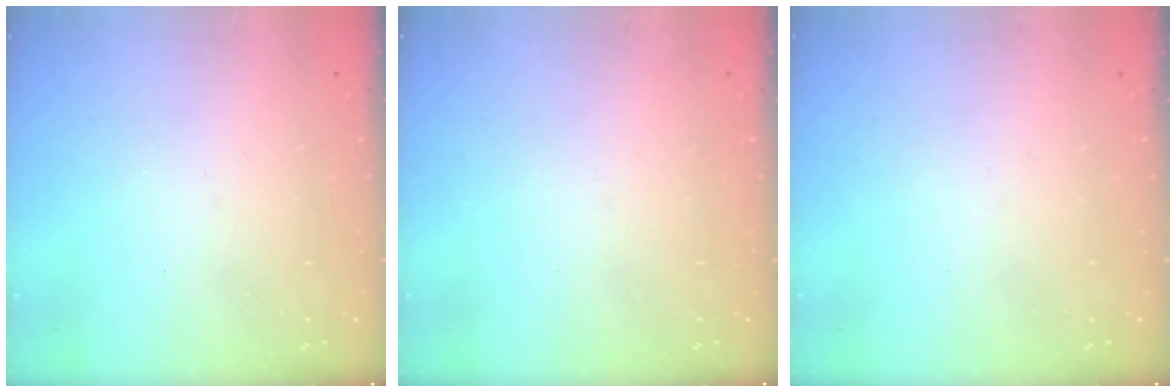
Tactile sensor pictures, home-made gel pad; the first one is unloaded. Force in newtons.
{"total": 0.0}
{"total": 0.0}